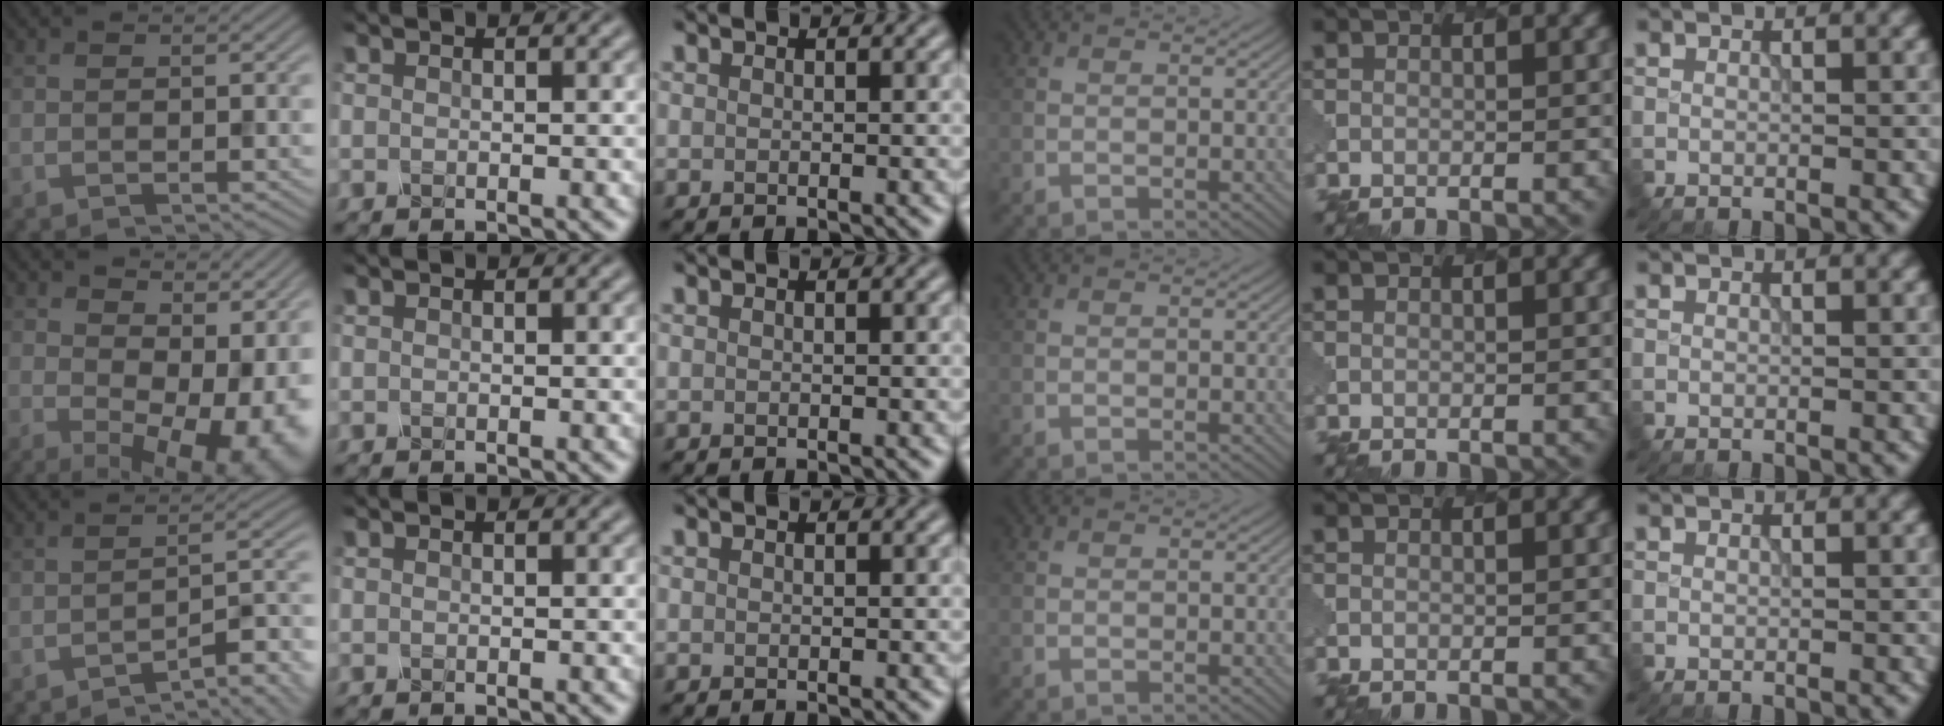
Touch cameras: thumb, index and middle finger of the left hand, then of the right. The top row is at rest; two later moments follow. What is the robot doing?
{"motion": "dispense", "object": "dispenser bottle"}